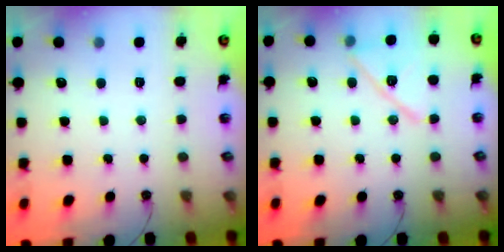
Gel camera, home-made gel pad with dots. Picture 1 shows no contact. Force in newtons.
{"total": 13.1, "press": 13.1, "slide": 0.6}